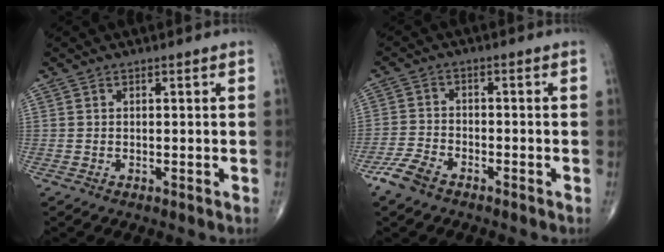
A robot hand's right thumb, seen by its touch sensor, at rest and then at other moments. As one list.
[{"total": 5.3, "force": [-3.9, 2.4, 2.8], "torque": [-0.066, 0.010, -0.079]}]